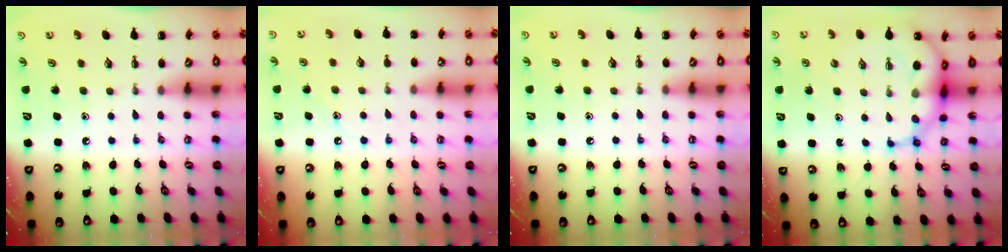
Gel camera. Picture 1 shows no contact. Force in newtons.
{"total": 6.8, "press": 6.6, "slide": 1.7}
{"total": 6.0, "press": 5.7, "slide": 2.1}
{"total": 10.2, "press": 9.7, "slide": 3.1}